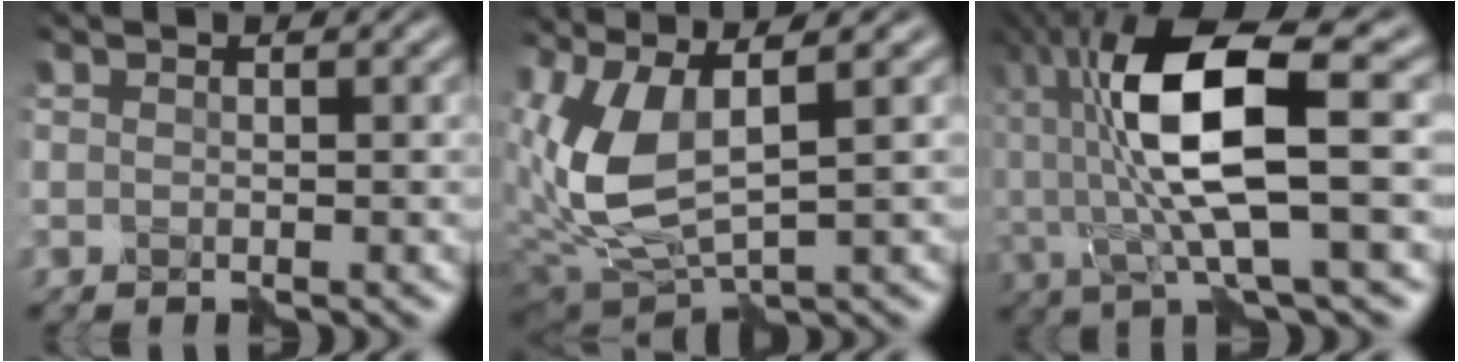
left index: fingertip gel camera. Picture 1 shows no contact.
{"total": 7.8, "force": [1.6, 3.4, 6.8], "torque": [-0.171, -0.004, 0.037]}
{"total": 10.7, "force": [1.2, 2.9, 10.2], "torque": [-0.203, 0.010, 0.021]}